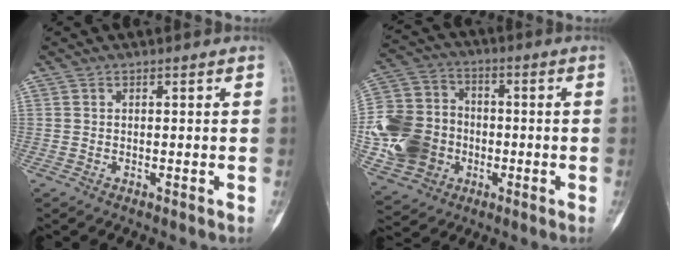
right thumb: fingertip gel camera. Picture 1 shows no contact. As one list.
[{"total": 17.1, "force": [-3.4, 14.4, 8.6], "torque": [-0.160, 0.020, -0.062]}]